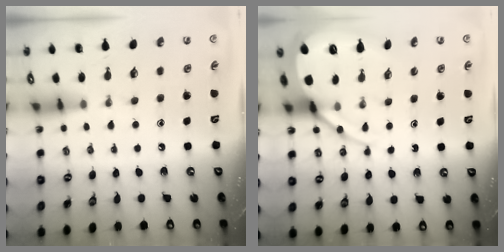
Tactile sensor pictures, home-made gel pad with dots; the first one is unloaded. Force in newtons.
{"total": 9.9, "press": 9.8, "slide": 1.2}